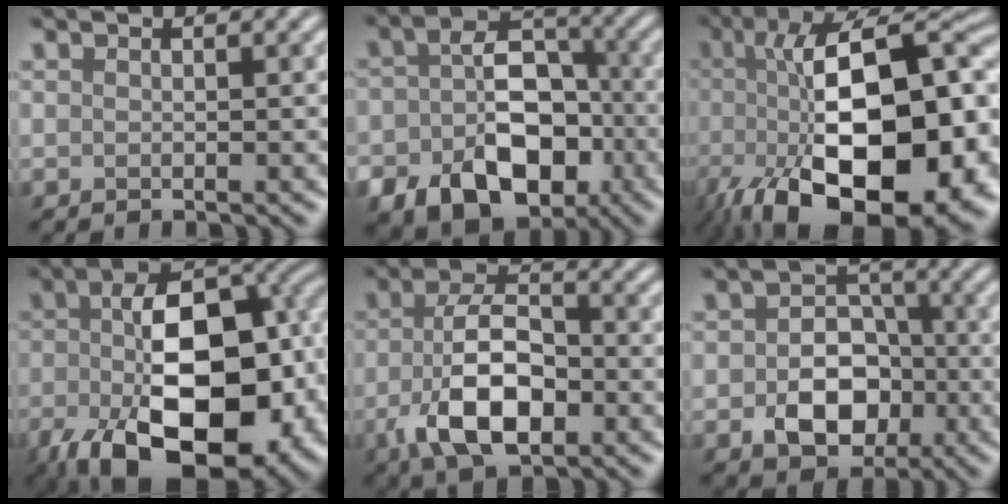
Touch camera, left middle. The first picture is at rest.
{"total": 10.6, "force": [-4.0, 7.2, 6.6], "torque": [-0.105, -0.021, -0.057]}
{"total": 19.3, "force": [-4.0, 8.7, 16.8], "torque": [-0.264, -0.013, -0.057]}
{"total": 16.9, "force": [-4.6, 9.2, 13.5], "torque": [-0.200, -0.024, -0.061]}
{"total": 7.7, "force": [-2.5, 3.7, 6.2], "torque": [-0.127, 0.000, -0.049]}
{"total": 6.2, "force": [-1.8, 4.4, 3.9], "torque": [-0.059, -0.005, -0.026]}